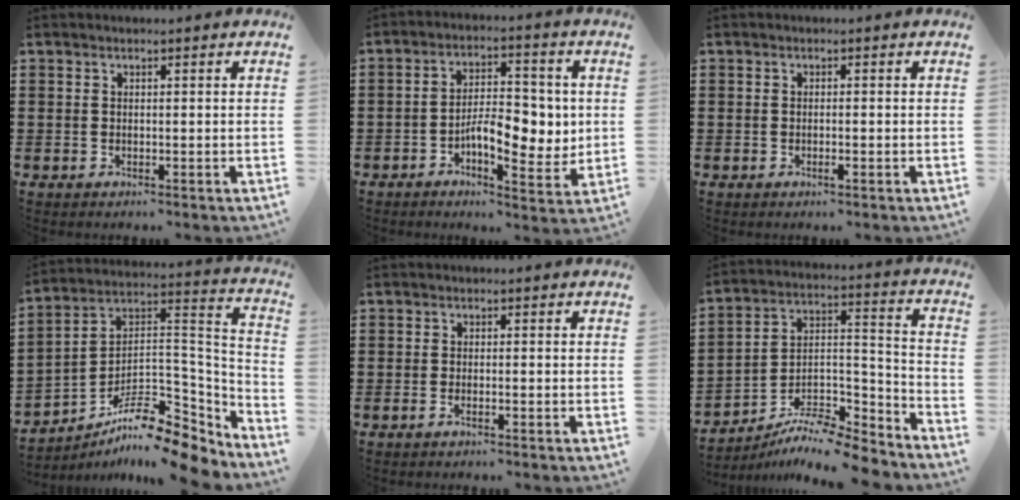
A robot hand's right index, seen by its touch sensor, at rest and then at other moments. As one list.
[{"total": 8.5, "force": [-1.4, 4.1, 7.3], "torque": [-0.105, 0.006, -0.029]}, {"total": 0.9, "force": [-0.5, 0.1, 0.8], "torque": [-0.015, -0.005, -0.008]}, {"total": 11.5, "force": [-9.2, 3.0, 6.2], "torque": [-0.106, 0.022, -0.176]}, {"total": 0.8, "force": [-0.5, 0.0, 0.6], "torque": [-0.011, -0.003, -0.010]}, {"total": 8.9, "force": [-8.1, 2.1, 3.1], "torque": [-0.049, 0.020, -0.158]}]